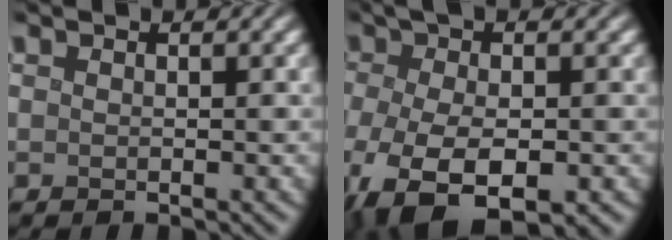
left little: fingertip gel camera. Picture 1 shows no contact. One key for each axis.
{"total": 10.4, "fx": -4.5, "fy": 4.6, "fz": 8.1, "tx": -0.179, "ty": -0.024, "tz": -0.066}